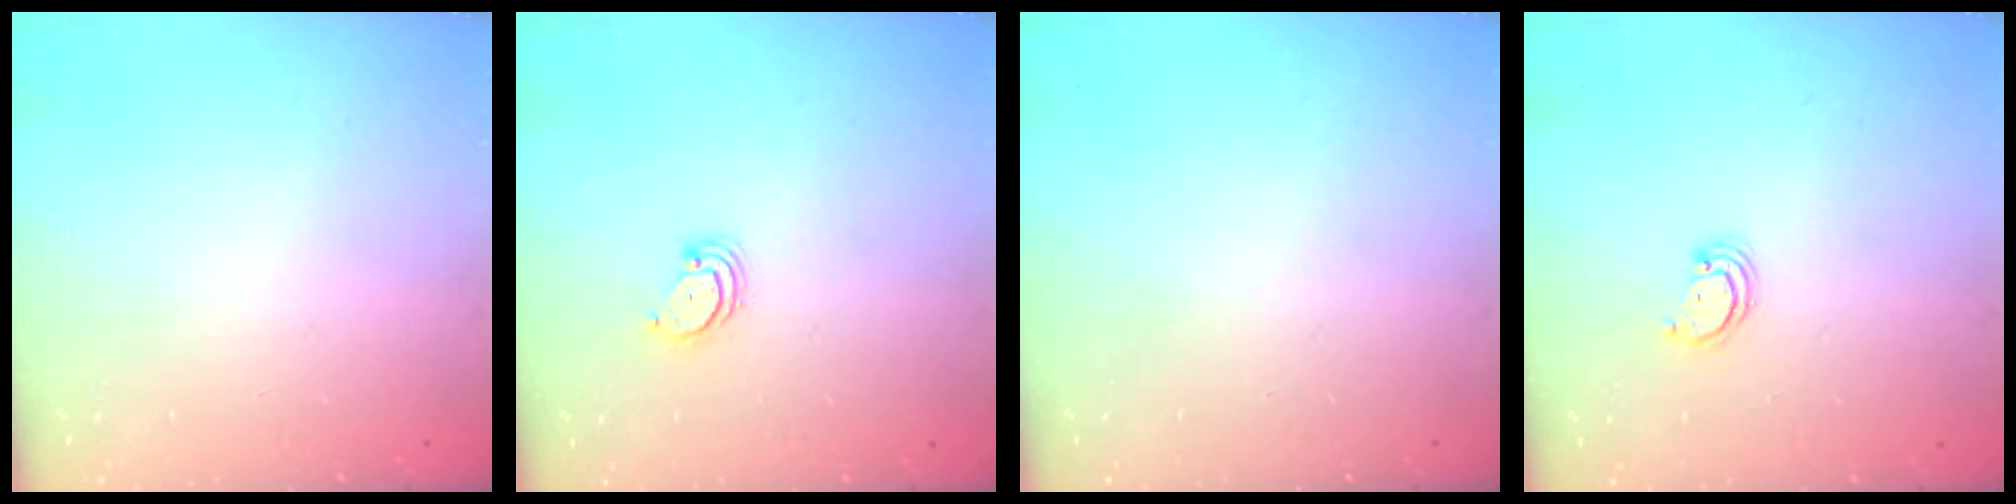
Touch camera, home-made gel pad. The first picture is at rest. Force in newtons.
{"total": 2.2, "press": 2.2, "slide": 0.3}
{"total": 0.0}
{"total": 1.7, "press": 1.7, "slide": 0.1}